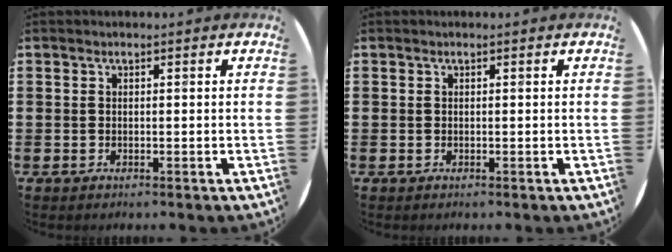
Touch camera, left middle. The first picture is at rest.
{"total": 0.0}